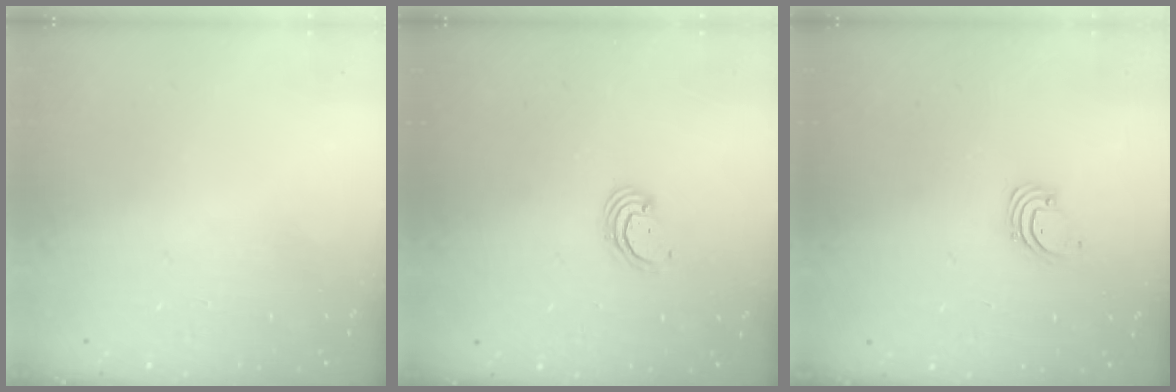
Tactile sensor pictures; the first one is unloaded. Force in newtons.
{"total": 2.6, "press": 2.6, "slide": 0.3}
{"total": 1.6, "press": 1.6, "slide": 0.1}